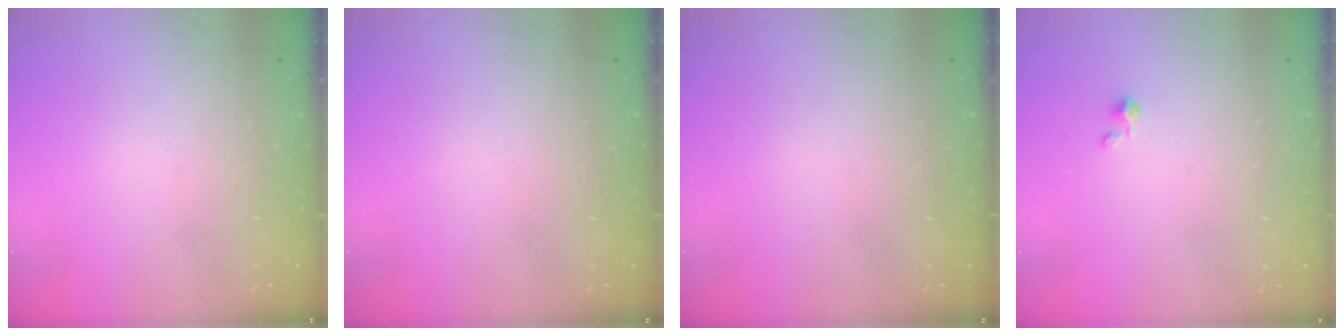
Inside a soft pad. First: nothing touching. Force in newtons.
{"total": 0.0}
{"total": 0.0}
{"total": 2.3, "press": 2.2, "slide": 0.3}